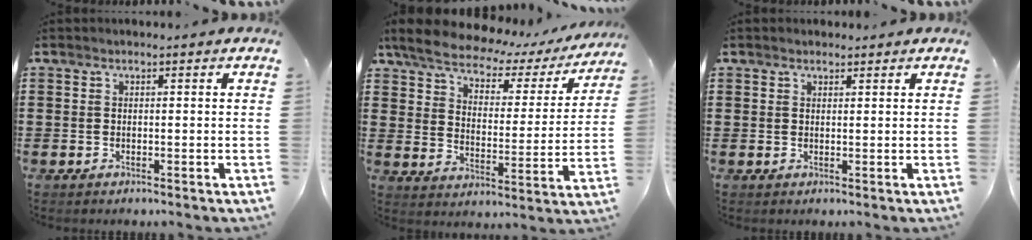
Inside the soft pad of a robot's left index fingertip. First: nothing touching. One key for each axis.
{"total": 5.8, "fx": 4.8, "fy": 2.1, "fz": 2.5, "tx": -0.074, "ty": -0.025, "tz": 0.079}
{"total": 0.9, "fx": 0.8, "fy": 0.3, "fz": 0.1, "tx": -0.003, "ty": 0.003, "tz": 0.016}